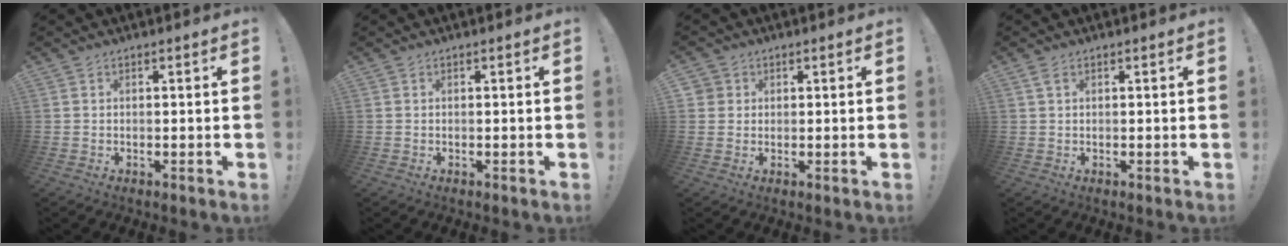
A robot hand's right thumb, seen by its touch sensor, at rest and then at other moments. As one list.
[{"total": 0.0}, {"total": 2.5, "force": [0.7, 2.4, 0.5], "torque": [-0.013, 0.002, 0.013]}, {"total": 1.5, "force": [0.7, 0.7, 1.1], "torque": [-0.025, 0.003, 0.014]}]